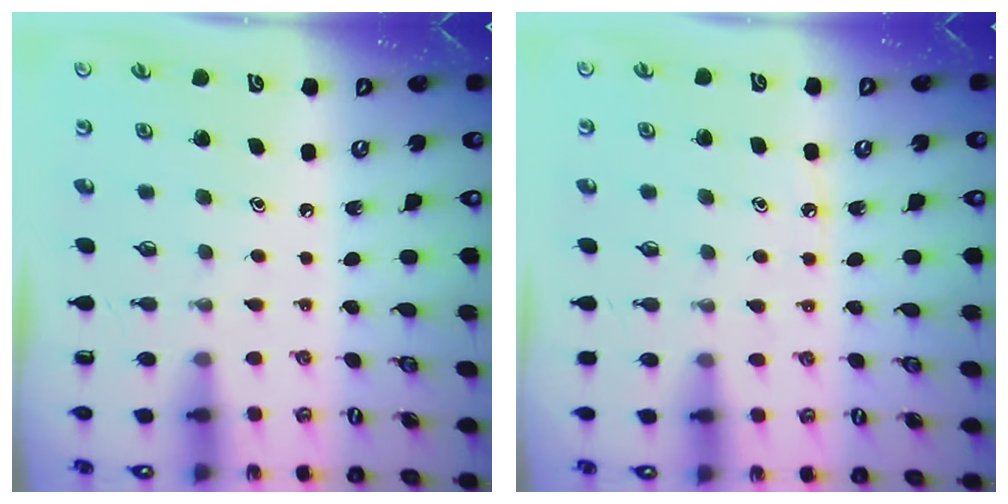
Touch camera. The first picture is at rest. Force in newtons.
{"total": 5.0, "press": 5.0, "slide": 0.7}